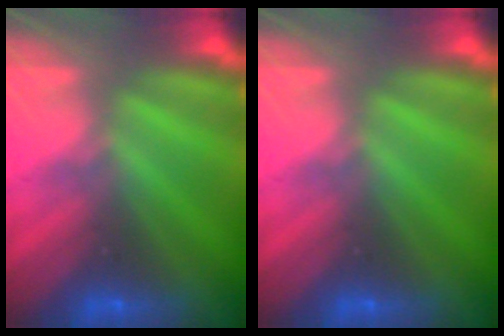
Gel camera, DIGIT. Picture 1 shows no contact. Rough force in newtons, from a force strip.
{"total": 0.0}